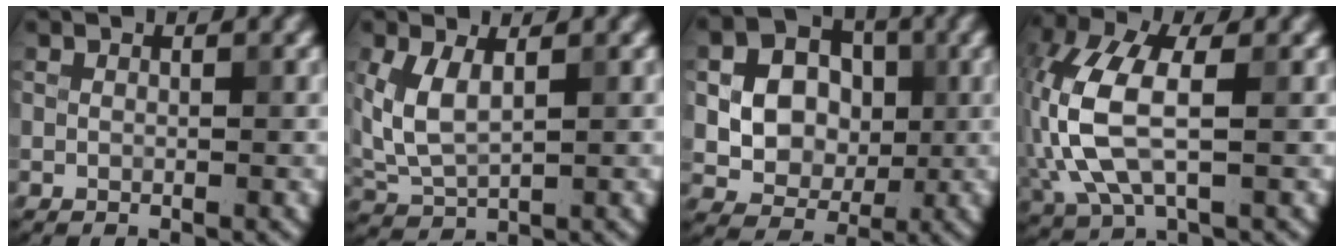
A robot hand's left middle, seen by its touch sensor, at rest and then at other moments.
{"total": 4.1, "force": [1.2, 2.0, 3.3], "torque": [-0.081, 0.000, 0.028]}
{"total": 8.9, "force": [1.0, 7.5, 4.6], "torque": [-0.075, 0.021, 0.015]}
{"total": 7.6, "force": [0.0, 3.7, 6.6], "torque": [-0.161, 0.009, -0.003]}